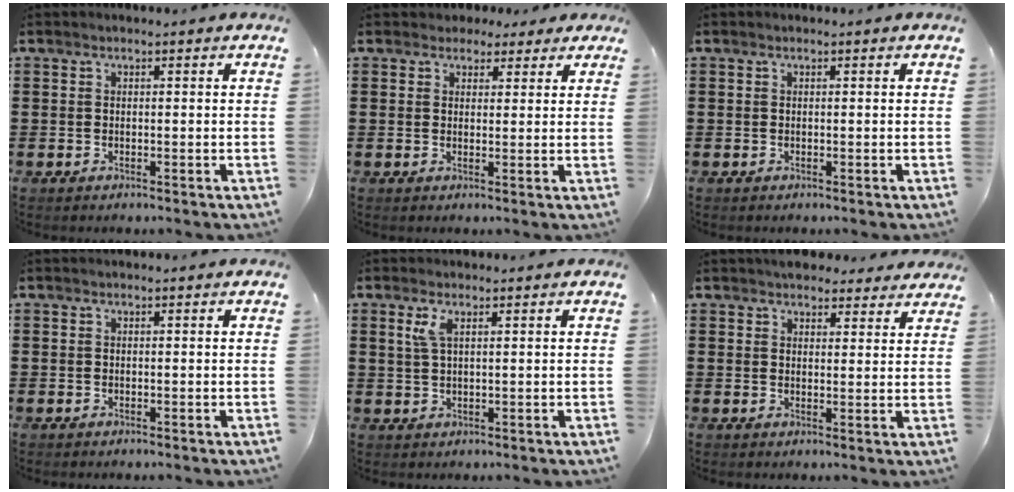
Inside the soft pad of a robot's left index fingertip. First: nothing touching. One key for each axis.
{"total": 2.7, "fx": 2.0, "fy": 1.7, "fz": 0.4, "tx": -0.009, "ty": 0.007, "tz": 0.036}
{"total": 0.0}
{"total": 0.0}
{"total": 2.9, "fx": 1.2, "fy": 0.9, "fz": 2.4, "tx": -0.053, "ty": 0.004, "tz": 0.021}
{"total": 3.7, "fx": 3.4, "fy": 1.2, "fz": 0.5, "tx": -0.011, "ty": -0.008, "tz": 0.064}